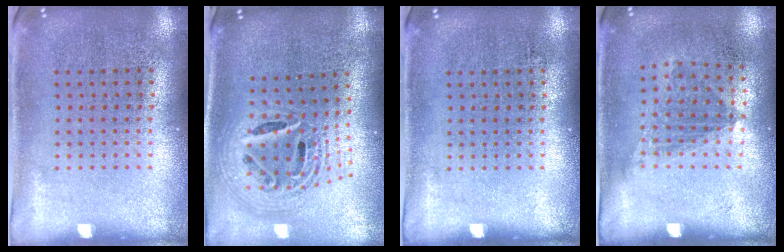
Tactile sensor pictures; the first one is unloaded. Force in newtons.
{"total": 2.4, "press": 1.8, "slide": 1.6}
{"total": 0.0}
{"total": 1.1, "press": 0.8, "slide": 0.7}